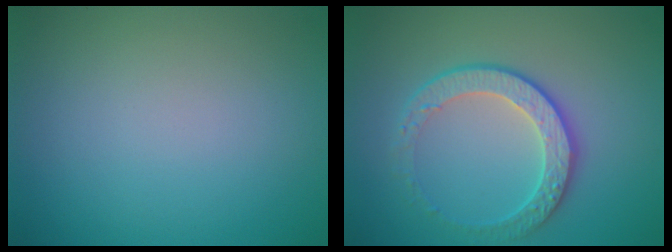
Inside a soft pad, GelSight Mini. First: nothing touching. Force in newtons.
{"total": 3.8, "press": 3.4, "slide": 1.8}